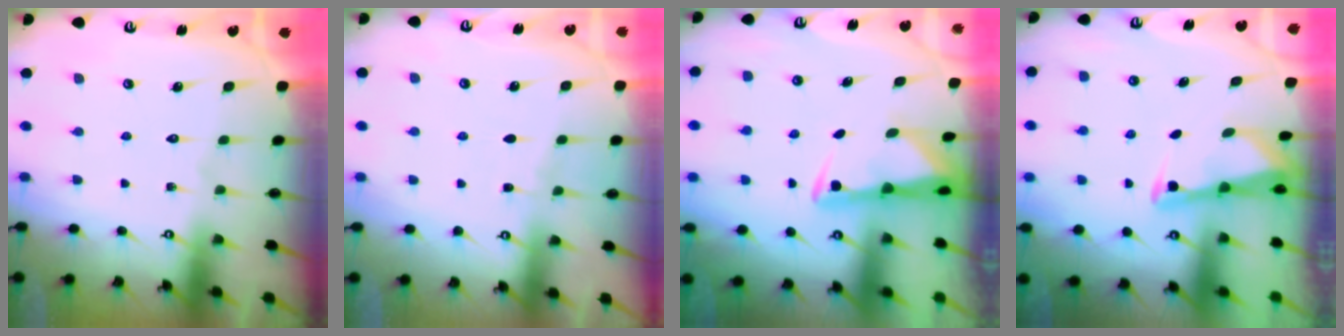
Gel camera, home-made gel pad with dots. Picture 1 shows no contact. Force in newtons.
{"total": 3.6, "press": 3.5, "slide": 0.5}
{"total": 3.0, "press": 2.9, "slide": 0.6}
{"total": 2.9, "press": 2.9, "slide": 0.2}